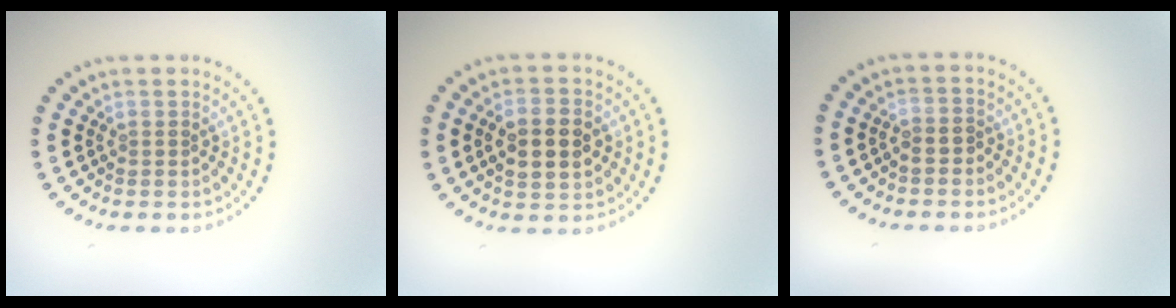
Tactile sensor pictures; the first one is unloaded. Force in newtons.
{"total": 4.5, "press": 4.5, "slide": 0.2}
{"total": 0.9, "press": 0.8, "slide": 0.5}